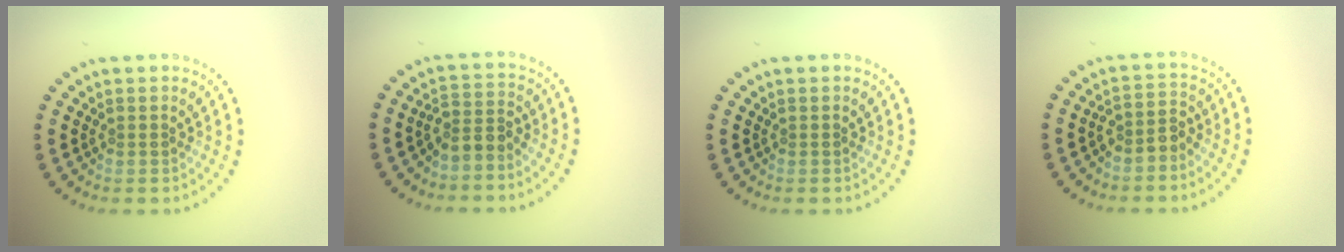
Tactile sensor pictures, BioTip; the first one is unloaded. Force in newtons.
{"total": 2.4, "press": 1.7, "slide": 1.7}
{"total": 0.0}
{"total": 2.0, "press": 1.7, "slide": 1.0}